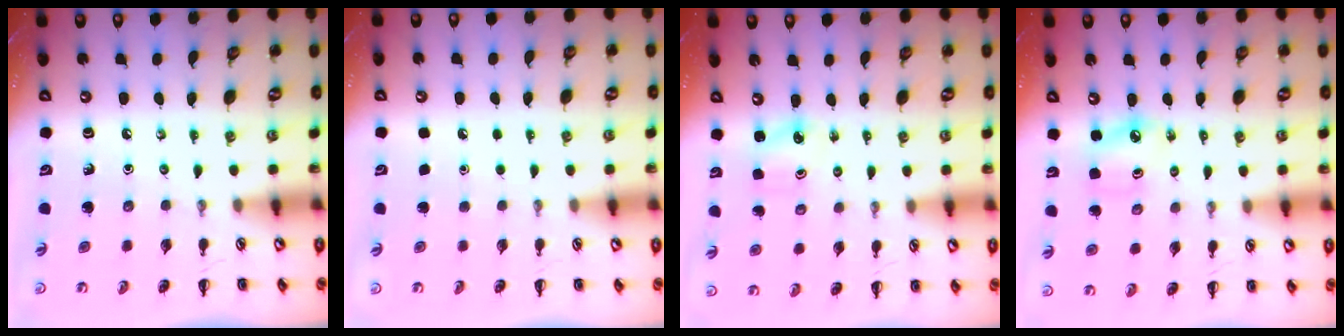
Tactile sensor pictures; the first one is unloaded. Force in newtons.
{"total": 1.7, "press": 1.7, "slide": 0.1}
{"total": 2.9, "press": 2.9, "slide": 0.6}
{"total": 4.9, "press": 4.8, "slide": 1.1}